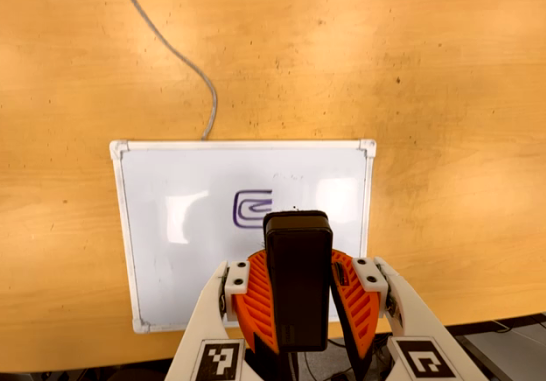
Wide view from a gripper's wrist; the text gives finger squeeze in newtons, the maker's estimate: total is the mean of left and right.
{"total": 11.9, "left": 11.2, "right": 12.6}